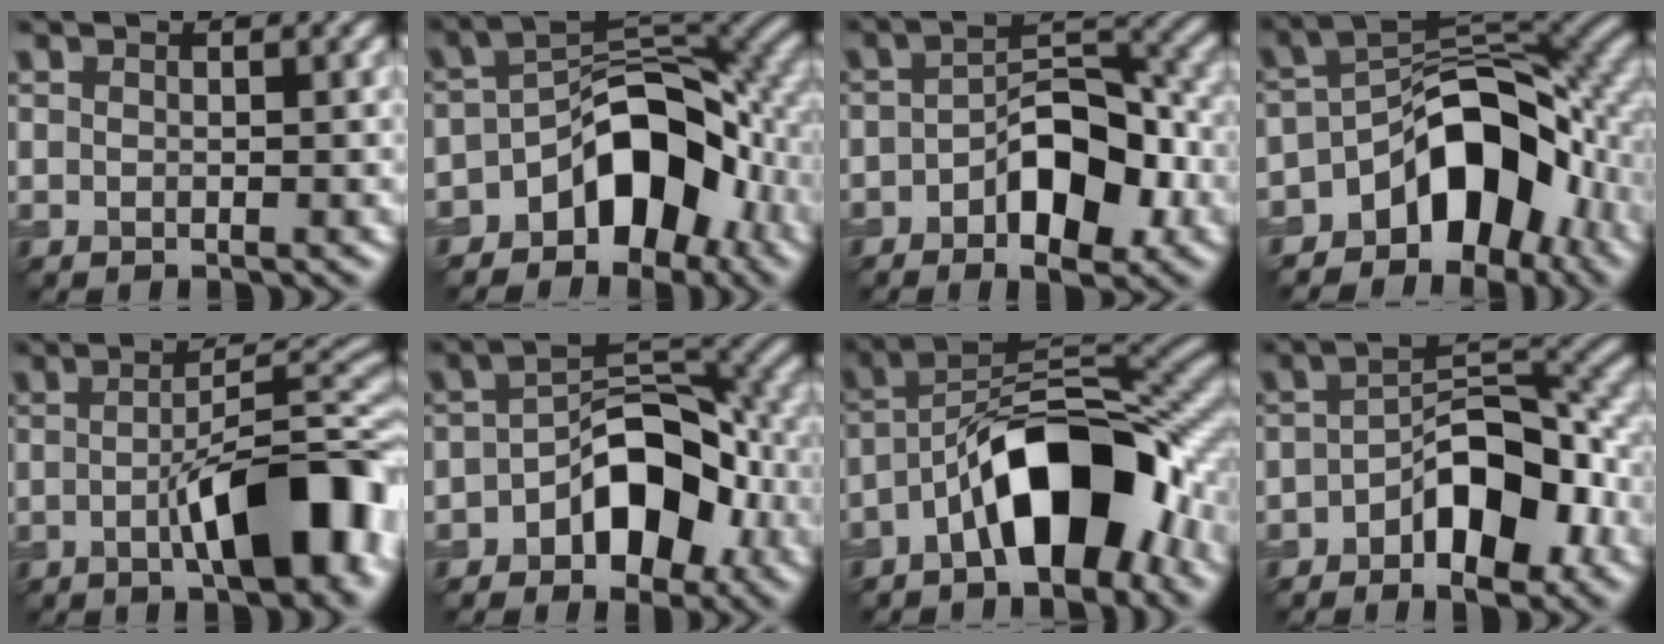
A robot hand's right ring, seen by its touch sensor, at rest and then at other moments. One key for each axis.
{"total": 9.6, "fx": -4.4, "fy": 5.8, "fz": 6.3, "tx": -0.078, "ty": 0.015, "tz": -0.068}
{"total": 7.2, "fx": -2.7, "fy": 3.4, "fz": 5.7, "tx": -0.085, "ty": 0.018, "tz": -0.042}
{"total": 10.8, "fx": -5.3, "fy": 6.4, "fz": 6.9, "tx": -0.084, "ty": 0.007, "tz": -0.085}
{"total": 9.5, "fx": -2.6, "fy": 2.8, "fz": 8.7, "tx": -0.118, "ty": 0.014, "tz": -0.034}
{"total": 7.8, "fx": -3.1, "fy": 4.5, "fz": 5.5, "tx": -0.074, "ty": 0.022, "tz": -0.056}
{"total": 10.2, "fx": -4.3, "fy": 4.3, "fz": 8.2, "tx": -0.130, "ty": 0.025, "tz": -0.075}
{"total": 7.8, "fx": -3.3, "fy": 3.5, "fz": 6.2, "tx": -0.093, "ty": 0.022, "tz": -0.058}